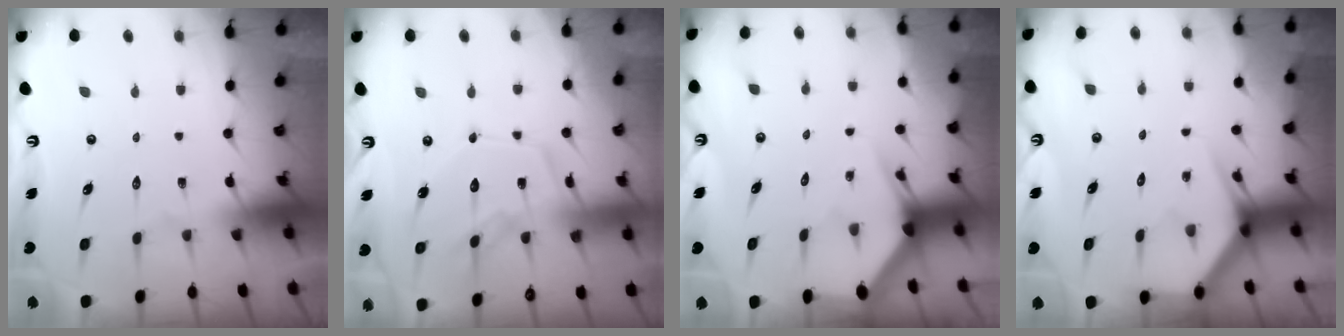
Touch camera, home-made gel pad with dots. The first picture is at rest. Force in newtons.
{"total": 12.9, "press": 12.8, "slide": 1.2}
{"total": 3.1, "press": 3.1, "slide": 0.1}
{"total": 3.4, "press": 3.4, "slide": 0.3}